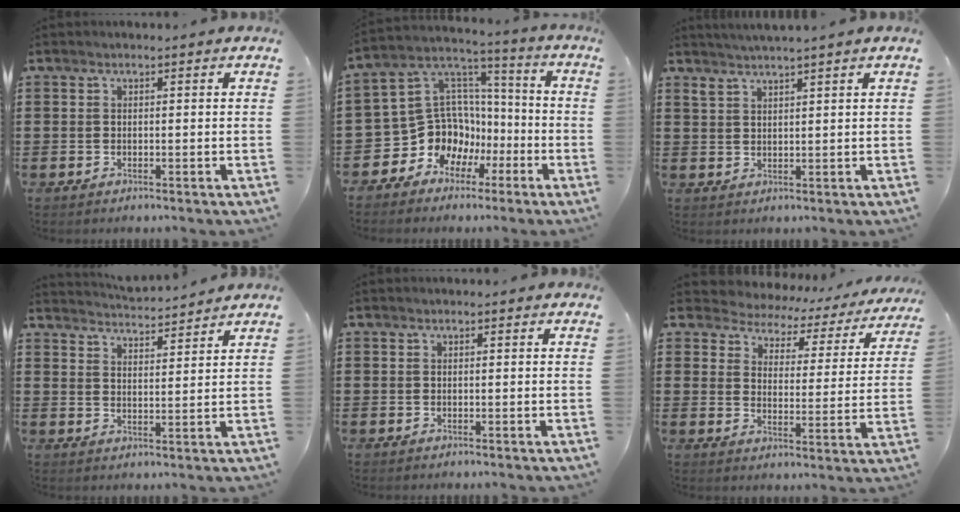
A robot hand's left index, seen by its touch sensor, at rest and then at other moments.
{"total": 10.9, "force": [-4.4, 9.8, 2.2], "torque": [-0.095, -0.011, -0.075]}
{"total": 2.0, "force": [1.8, -0.4, 0.6], "torque": [-0.015, 0.001, 0.035]}
{"total": 3.5, "force": [3.5, -0.4, 0.0], "torque": [-0.013, -0.024, 0.060]}
{"total": 0.0}
{"total": 3.2, "force": [3.0, 1.2, -0.1], "torque": [-0.025, -0.024, 0.042]}